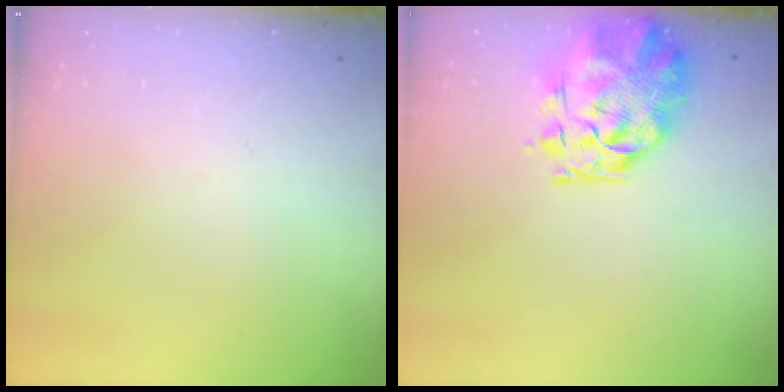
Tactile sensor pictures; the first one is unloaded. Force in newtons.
{"total": 2.5, "press": 2.3, "slide": 1.0}